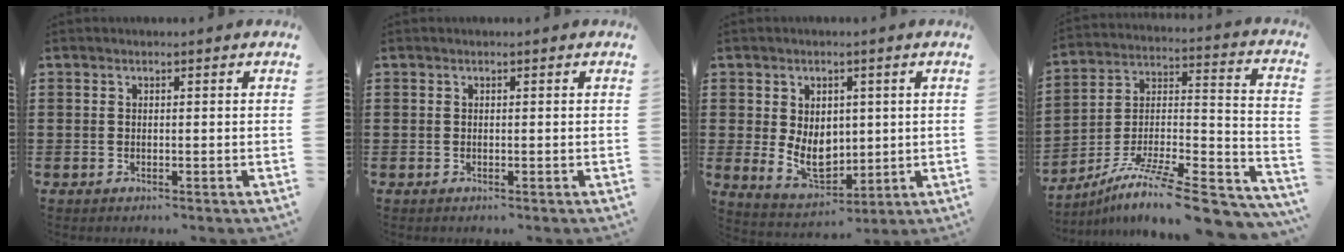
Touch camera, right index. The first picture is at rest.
{"total": 0.0}
{"total": 7.0, "force": [0.2, 5.2, 4.7], "torque": [-0.077, 0.003, 0.003]}
{"total": 11.1, "force": [-8.6, 1.4, 7.0], "torque": [-0.113, 0.004, -0.161]}